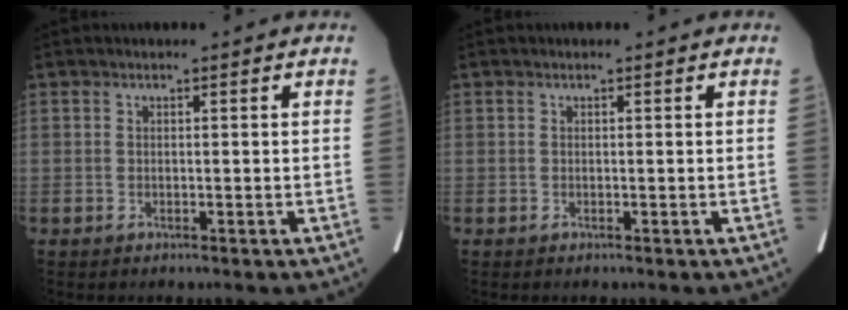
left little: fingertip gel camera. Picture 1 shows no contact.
{"total": 0.0}